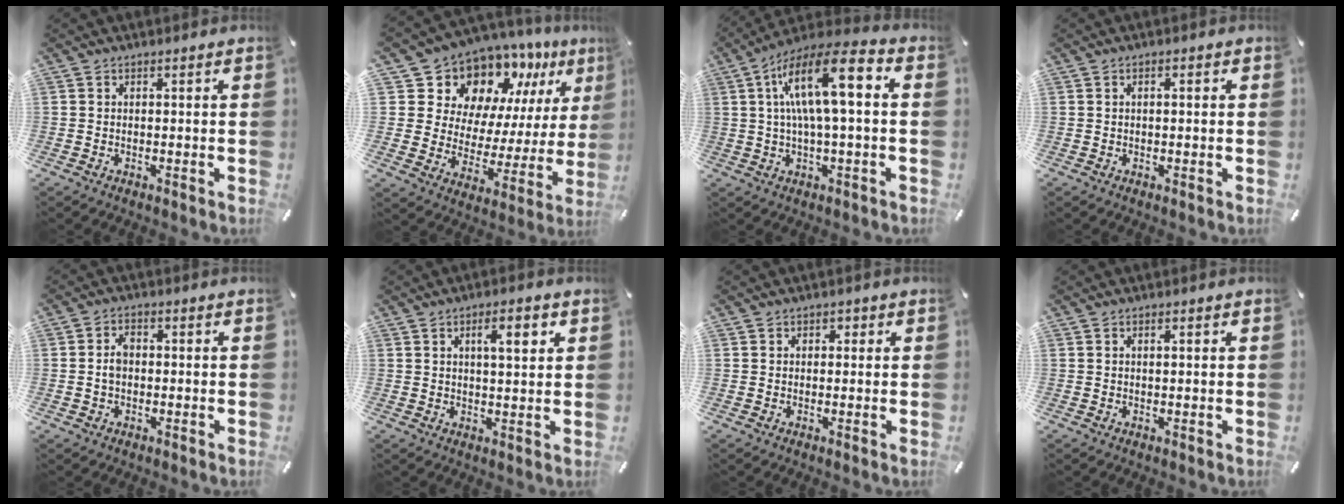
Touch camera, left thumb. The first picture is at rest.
{"total": 13.0, "force": [10.6, 7.2, 1.9], "torque": [-0.048, -0.114, 0.184]}
{"total": 15.8, "force": [3.1, 5.0, 14.6], "torque": [-0.263, -0.001, 0.047]}
{"total": 1.0, "force": [0.0, 0.4, 0.9], "torque": [-0.017, 0.002, -0.001]}
{"total": 3.2, "force": [-0.2, 2.2, 2.3], "torque": [-0.043, 0.008, -0.005]}
{"total": 6.3, "force": [2.6, 2.0, 5.4], "torque": [-0.080, -0.006, 0.036]}
{"total": 1.3, "force": [0.2, 1.2, 0.3], "torque": [0.001, 0.004, 0.000]}
{"total": 0.9, "force": [0.3, 0.3, 0.8], "torque": [-0.015, 0.002, 0.004]}